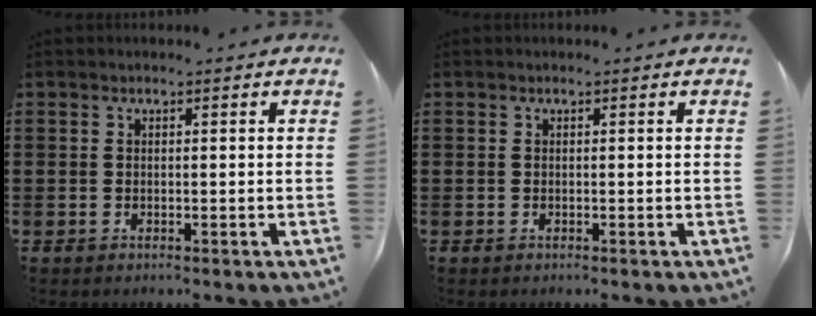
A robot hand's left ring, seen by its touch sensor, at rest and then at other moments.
{"total": 0.0}